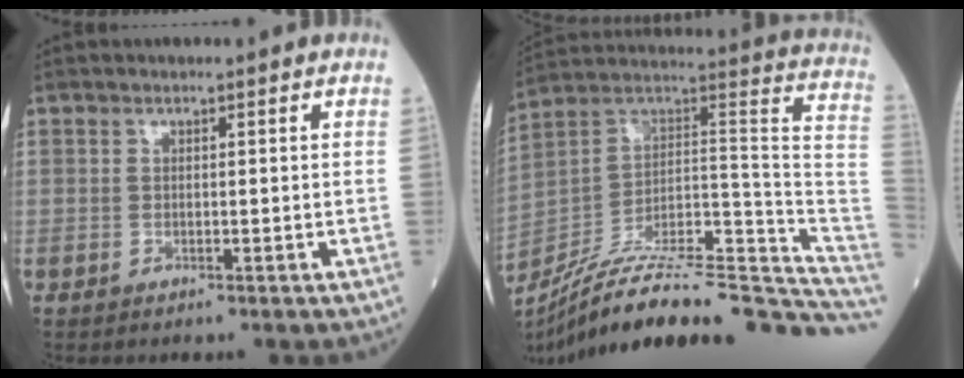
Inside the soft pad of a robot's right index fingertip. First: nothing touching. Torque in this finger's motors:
{"motor_torque": [-0.47, -1.67, -0.24, -0.03]}